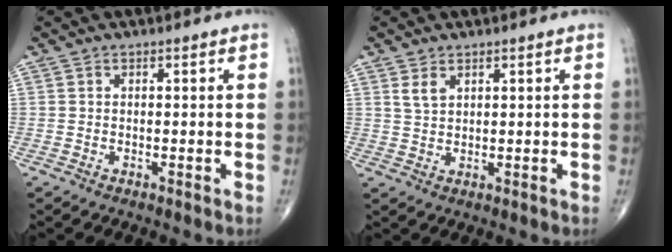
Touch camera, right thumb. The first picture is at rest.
{"total": 2.4, "force": [1.4, 1.2, 1.5], "torque": [-0.028, -0.004, 0.035]}